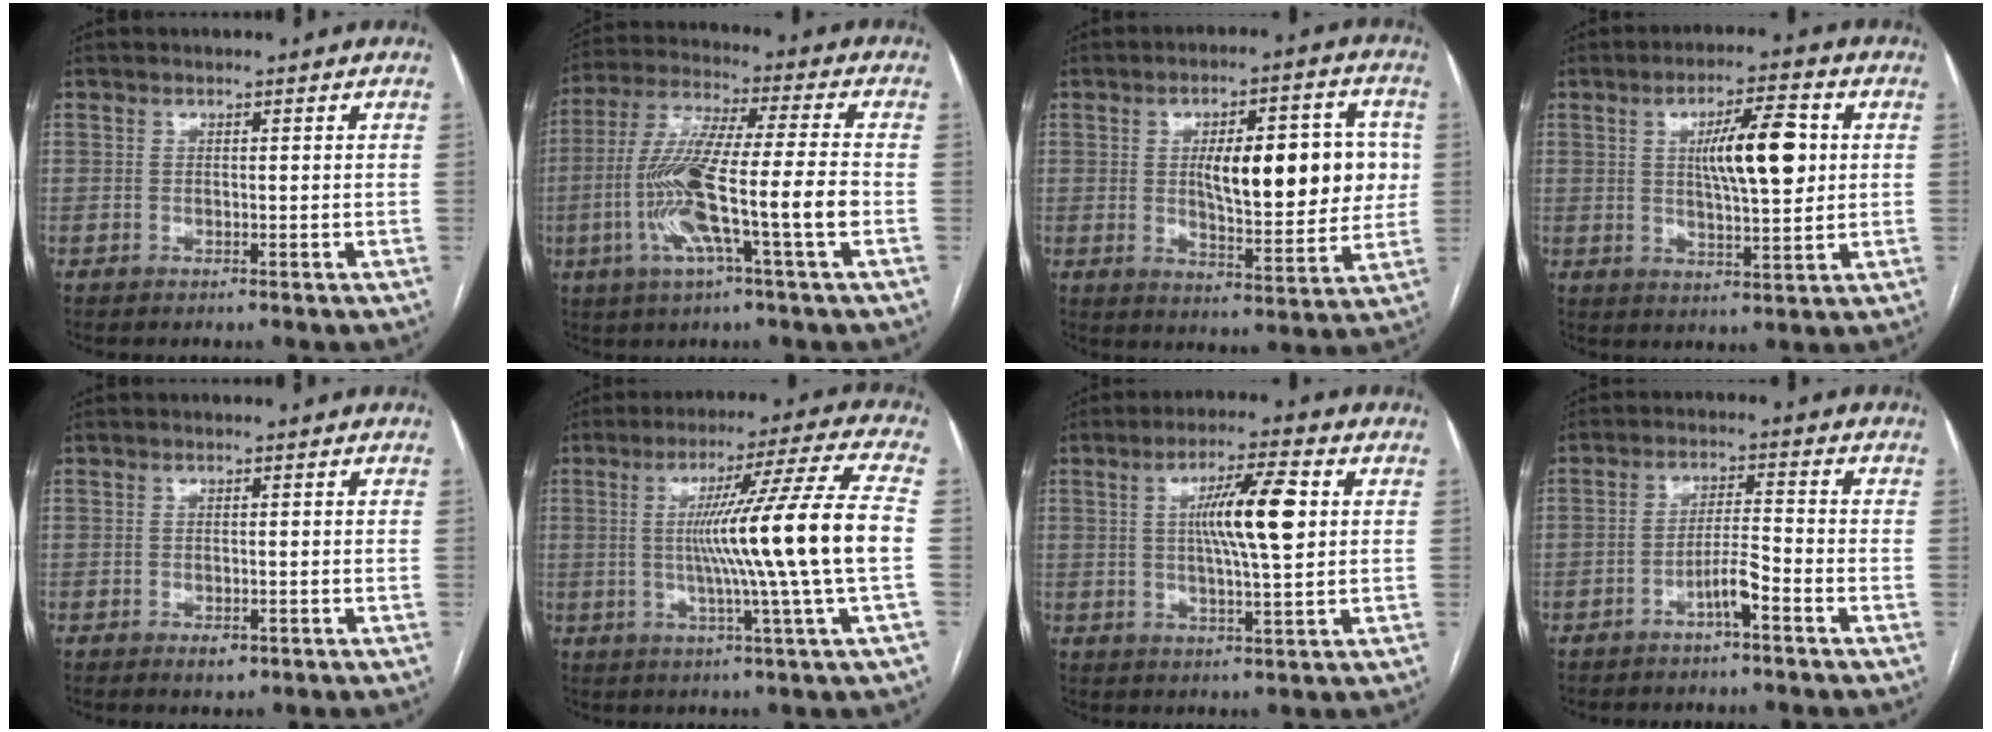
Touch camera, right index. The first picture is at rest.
{"total": 14.9, "force": [-3.9, 0.3, 14.4], "torque": [-0.286, -0.001, -0.077]}
{"total": 15.9, "force": [2.1, 5.3, 14.8], "torque": [-0.207, 0.023, 0.039]}
{"total": 10.2, "force": [2.0, 2.1, 9.8], "torque": [-0.164, 0.008, 0.034]}
{"total": 1.9, "force": [-1.0, 1.1, 1.3], "torque": [-0.015, 0.001, -0.007]}
{"total": 16.7, "force": [-0.6, -2.9, 16.4], "torque": [-0.254, -0.004, -0.016]}
{"total": 9.8, "force": [1.8, 0.7, 9.6], "torque": [-0.168, 0.004, 0.030]}
{"total": 4.3, "force": [-2.6, 0.2, 3.4], "torque": [-0.063, 0.006, -0.047]}